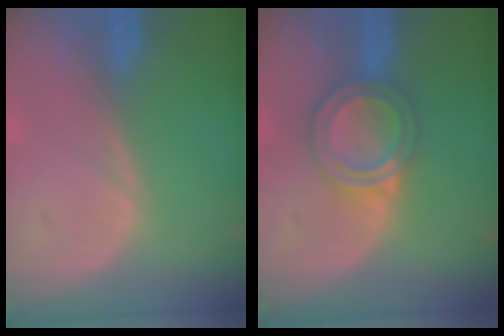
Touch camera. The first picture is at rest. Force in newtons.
{"total": 6.1, "press": 5.3, "slide": 3.0}